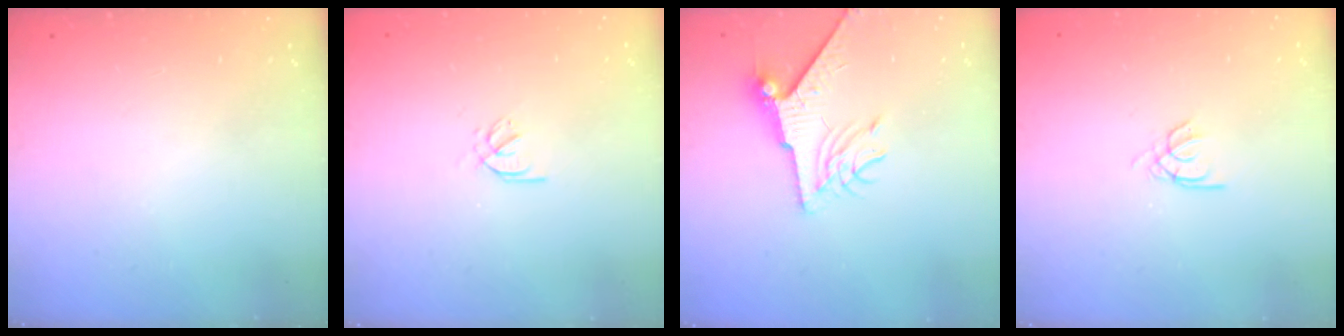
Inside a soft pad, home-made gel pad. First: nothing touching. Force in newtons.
{"total": 2.0, "press": 1.9, "slide": 0.6}
{"total": 7.8, "press": 7.7, "slide": 0.9}
{"total": 2.1, "press": 2.1, "slide": 0.2}